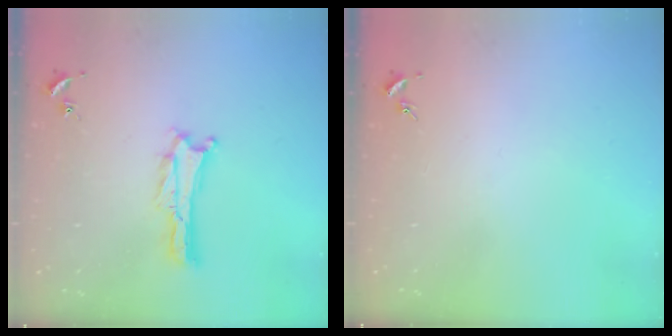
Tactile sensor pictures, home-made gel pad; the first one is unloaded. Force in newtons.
{"total": 0.0}